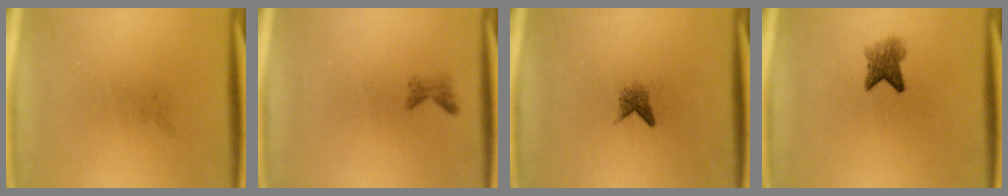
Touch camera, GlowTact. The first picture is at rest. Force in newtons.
{"total": 0.9}
{"total": 1.6}
{"total": 3.2}